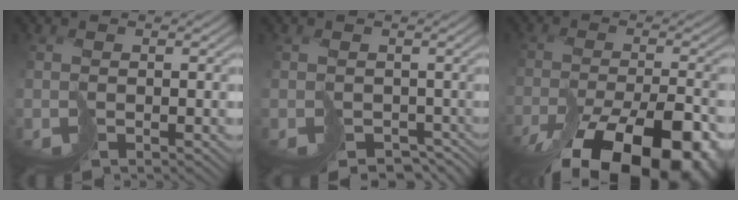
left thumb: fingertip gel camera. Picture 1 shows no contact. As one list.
[{"total": 3.2, "force": [-1.5, 2.6, 1.1], "torque": [-0.008, -0.017, -0.009]}, {"total": 15.3, "force": [-10.6, 5.1, 9.8], "torque": [-0.140, -0.040, -0.135]}]